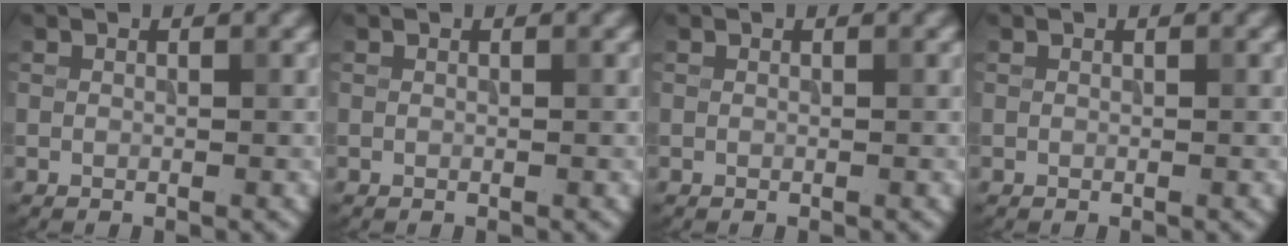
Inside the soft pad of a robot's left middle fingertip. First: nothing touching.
{"total": 0.0}
{"total": 0.0}
{"total": 0.0}